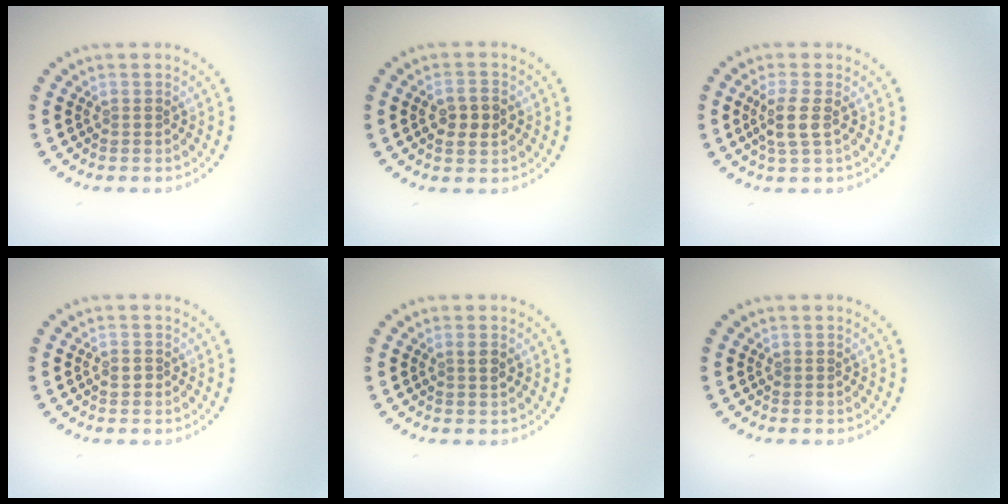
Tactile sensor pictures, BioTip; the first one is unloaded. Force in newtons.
{"total": 2.6, "press": 2.6, "slide": 0.2}
{"total": 2.4, "press": 2.0, "slide": 1.3}
{"total": 0.5, "press": 0.5, "slide": 0.2}
{"total": 0.9, "press": 0.8, "slide": 0.5}
{"total": 0.0}